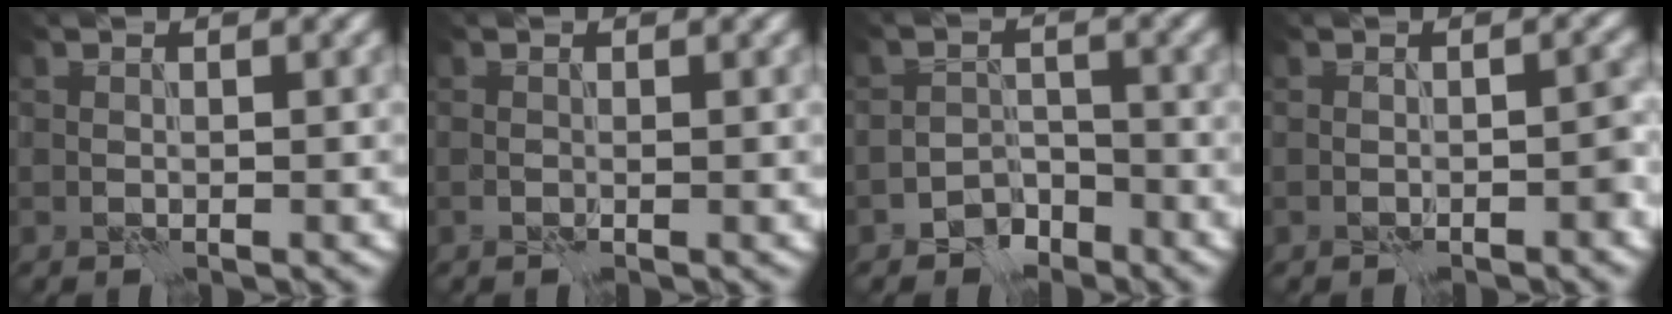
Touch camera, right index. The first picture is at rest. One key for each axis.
{"total": 0.6, "fx": -0.2, "fy": 0.3, "fz": 0.5, "tx": -0.009, "ty": -0.001, "tz": -0.003}
{"total": 2.4, "fx": -2.0, "fy": 1.3, "fz": 0.4, "tx": 0.002, "ty": 0.006, "tz": -0.039}
{"total": 1.5, "fx": -1.1, "fy": 0.4, "fz": 0.9, "tx": -0.011, "ty": 0.007, "tz": -0.014}